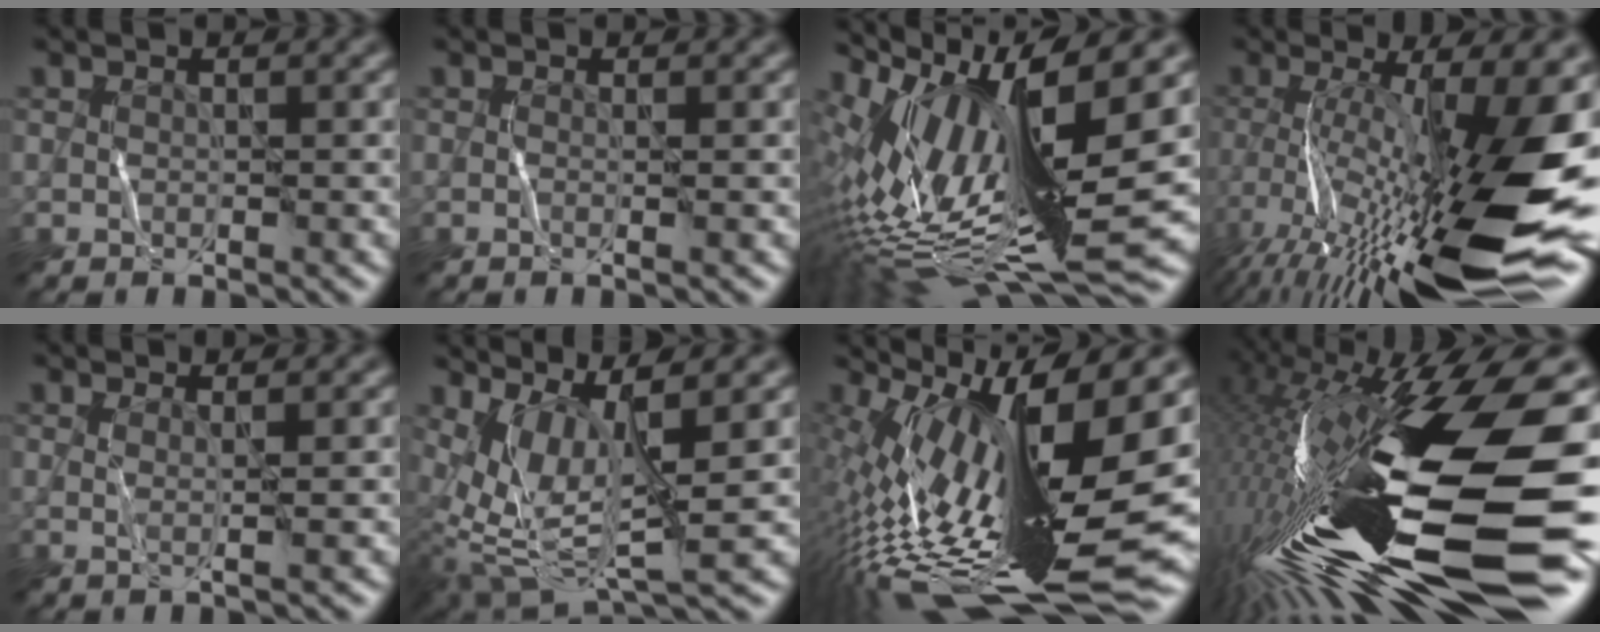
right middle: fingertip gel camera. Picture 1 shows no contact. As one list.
[{"total": 0.6, "force": [-0.3, 0.1, 0.5], "torque": [-0.006, 0.001, -0.009]}, {"total": 15.1, "force": [0.6, 4.3, 14.5], "torque": [-0.265, 0.001, 0.027]}, {"total": 16.3, "force": [-4.0, 4.2, 15.2], "torque": [-0.255, -0.009, -0.060]}, {"total": 1.2, "force": [0.1, 0.1, 1.2], "torque": [-0.025, 0.001, 0.004]}, {"total": 7.2, "force": [0.9, 2.0, 6.8], "torque": [-0.142, -0.003, 0.032]}, {"total": 17.7, "force": [-0.8, 5.7, 16.7], "torque": [-0.283, -0.004, -0.008]}, {"total": 19.5, "force": [-5.0, 5.3, 18.1], "torque": [-0.348, 0.000, -0.093]}]